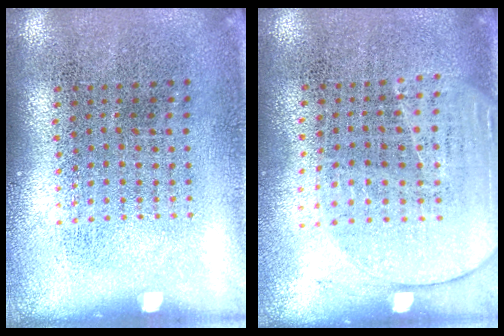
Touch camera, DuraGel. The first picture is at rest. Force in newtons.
{"total": 1.6, "press": 1.4, "slide": 0.8}